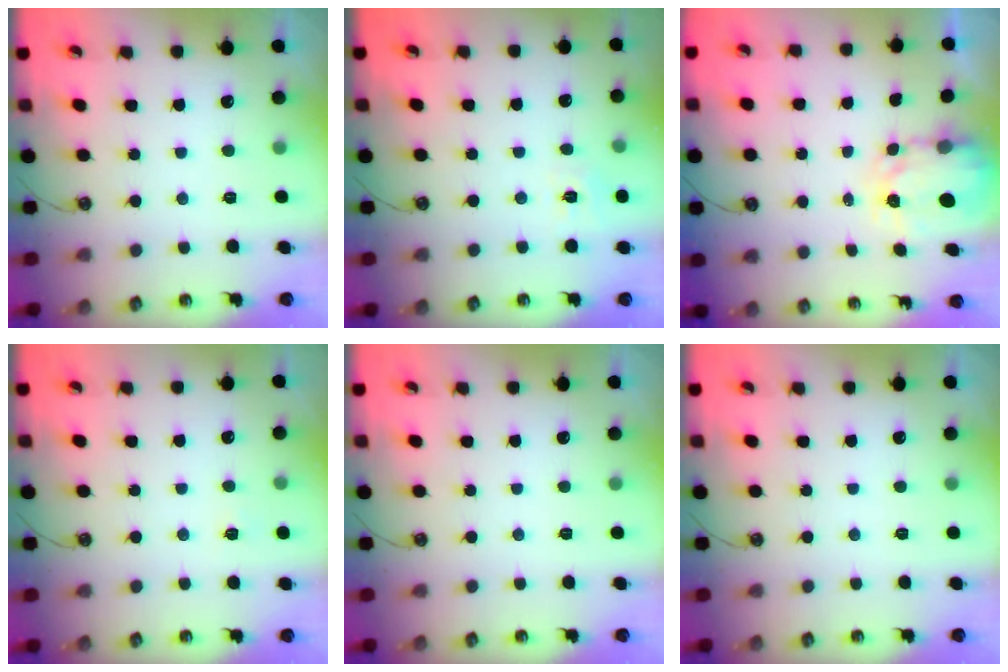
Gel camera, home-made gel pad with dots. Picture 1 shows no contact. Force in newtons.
{"total": 5.6, "press": 5.6, "slide": 0.3}
{"total": 3.9, "press": 3.9, "slide": 0.3}
{"total": 2.7, "press": 2.6, "slide": 0.4}
{"total": 0.0}
{"total": 0.0}